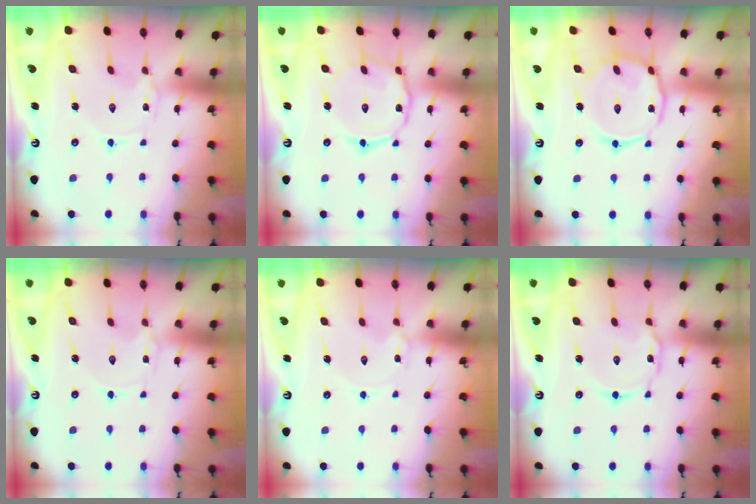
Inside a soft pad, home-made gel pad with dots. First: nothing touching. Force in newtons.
{"total": 8.3, "press": 8.2, "slide": 0.4}
{"total": 12.9, "press": 12.9, "slide": 1.0}
{"total": 0.0}
{"total": 1.9, "press": 1.9, "slide": 0.4}
{"total": 5.2, "press": 5.2, "slide": 0.5}